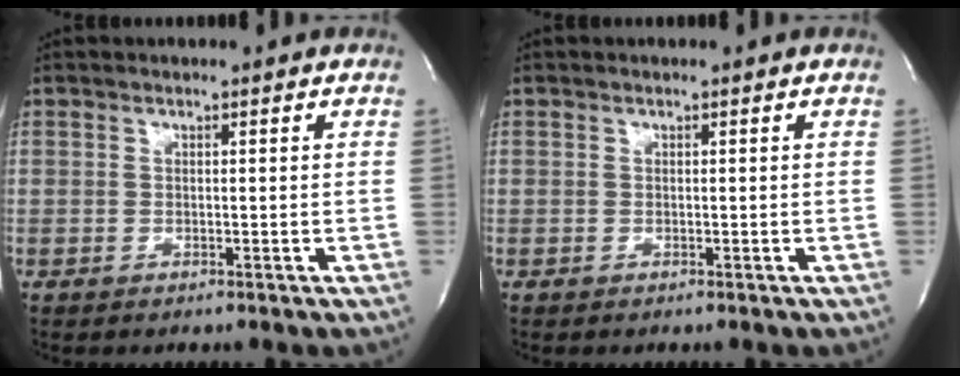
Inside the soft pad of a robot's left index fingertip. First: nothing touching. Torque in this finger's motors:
{"motor_torque": [0.00, 0.00, 0.00, 0.00]}